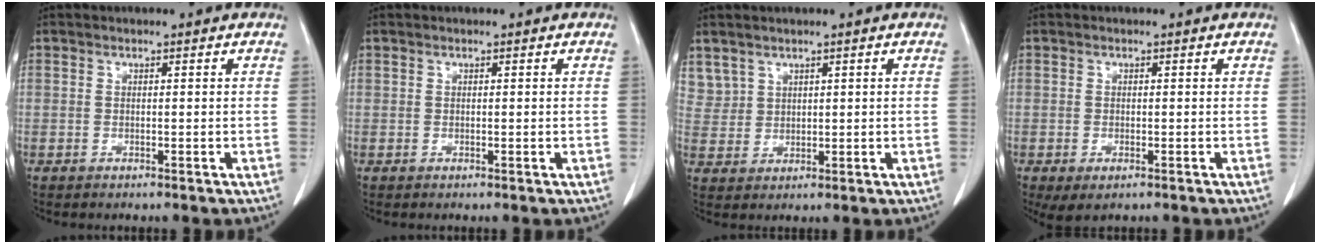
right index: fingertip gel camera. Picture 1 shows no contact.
{"total": 0.5, "force": [0.0, 0.2, 0.5], "torque": [-0.009, -0.002, 0.004]}
{"total": 4.1, "force": [2.9, 2.9, 0.3], "torque": [-0.001, 0.006, 0.067]}
{"total": 2.8, "force": [-1.2, 1.2, 2.1], "torque": [-0.041, -0.005, -0.011]}